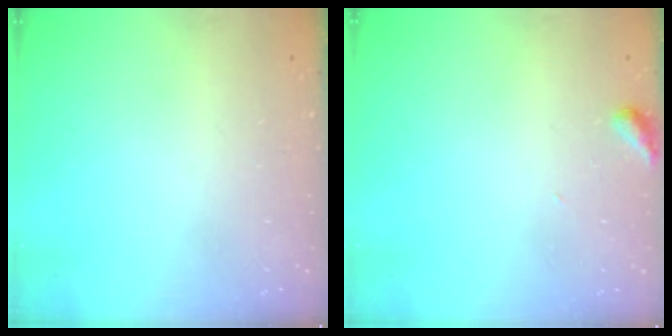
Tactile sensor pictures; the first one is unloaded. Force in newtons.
{"total": 2.9, "press": 2.9, "slide": 0.3}